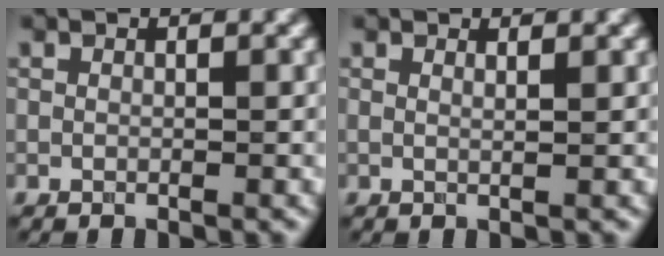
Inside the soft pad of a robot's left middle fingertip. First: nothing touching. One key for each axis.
{"total": 0.9, "fx": 0.5, "fy": 0.3, "fz": 0.6, "tx": -0.005, "ty": 0.004, "tz": 0.003}